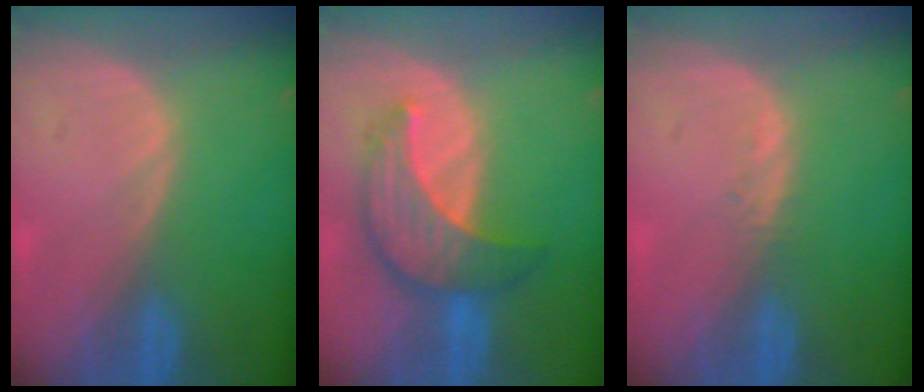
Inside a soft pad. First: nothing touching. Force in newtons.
{"total": 7.8, "press": 7.5, "slide": 2.3}
{"total": 0.9, "press": 0.8, "slide": 0.4}